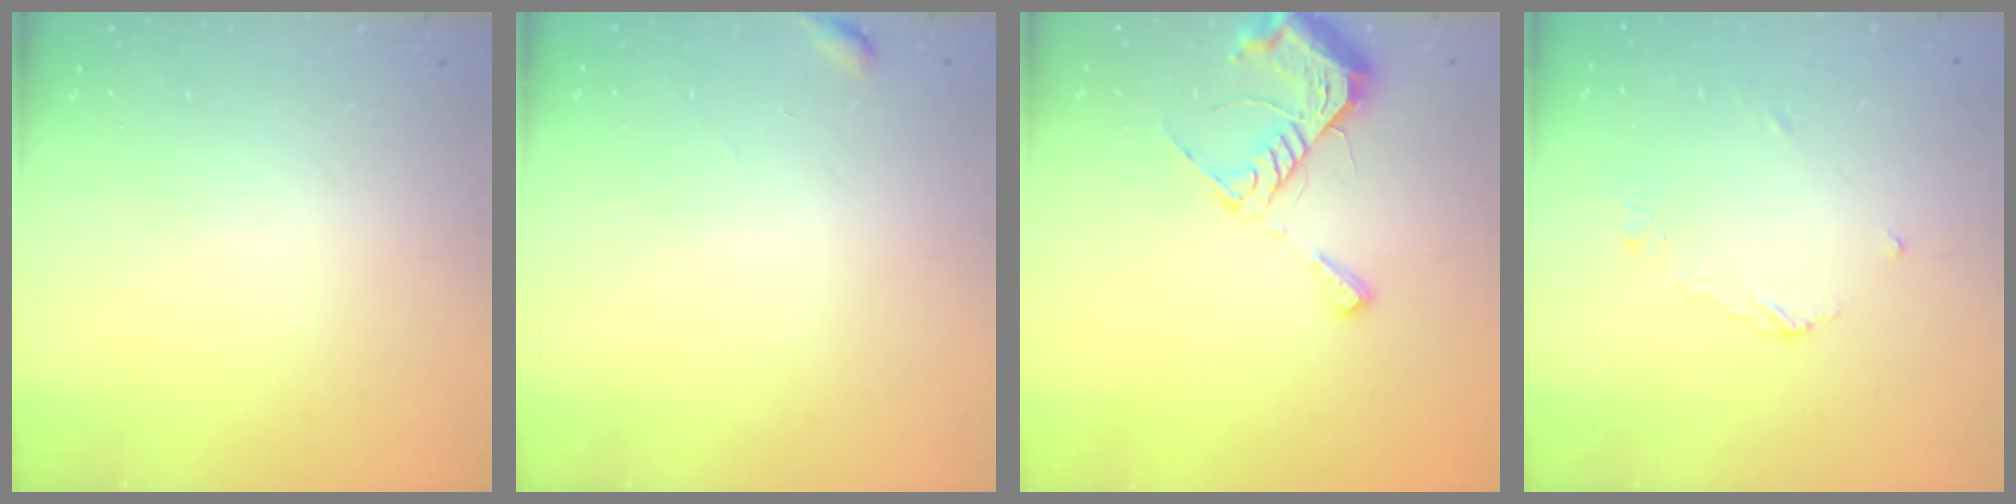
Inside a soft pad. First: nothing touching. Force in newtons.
{"total": 2.6, "press": 2.5, "slide": 0.3}
{"total": 10.0, "press": 10.0, "slide": 0.7}
{"total": 4.2, "press": 4.2, "slide": 0.4}